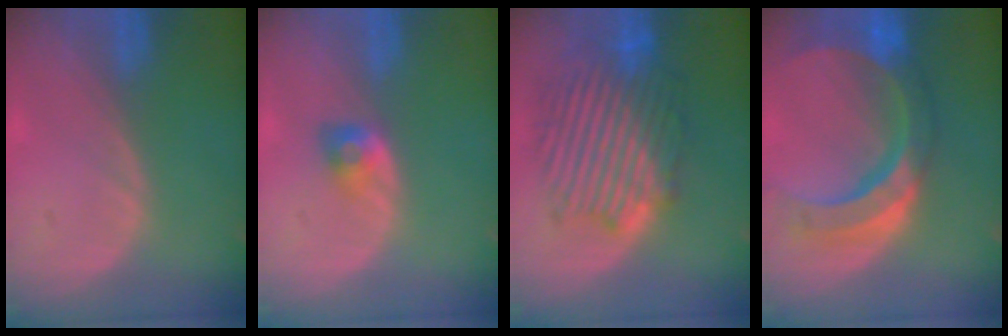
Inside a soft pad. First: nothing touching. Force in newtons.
{"total": 2.8, "press": 2.4, "slide": 1.4}
{"total": 11.3, "press": 11.2, "slide": 0.6}
{"total": 11.5, "press": 9.8, "slide": 6.1}